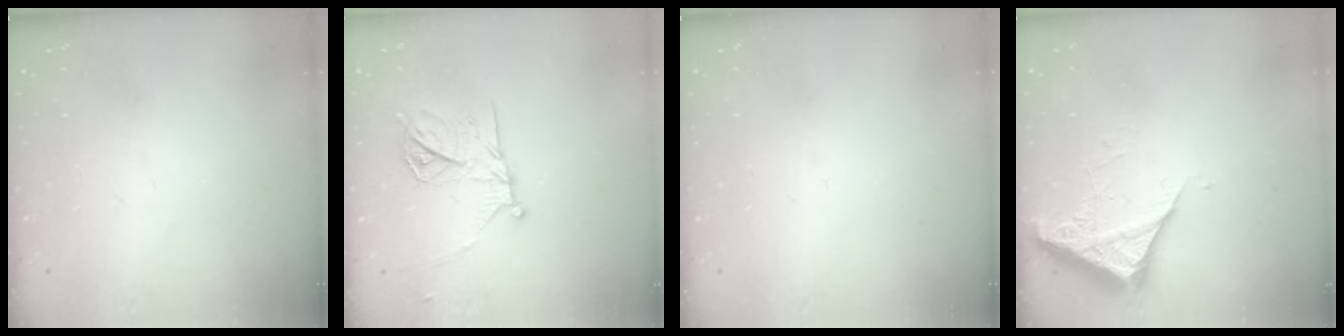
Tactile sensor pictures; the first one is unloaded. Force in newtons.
{"total": 14.9, "press": 14.9, "slide": 0.4}
{"total": 0.0}
{"total": 5.4, "press": 5.3, "slide": 0.6}